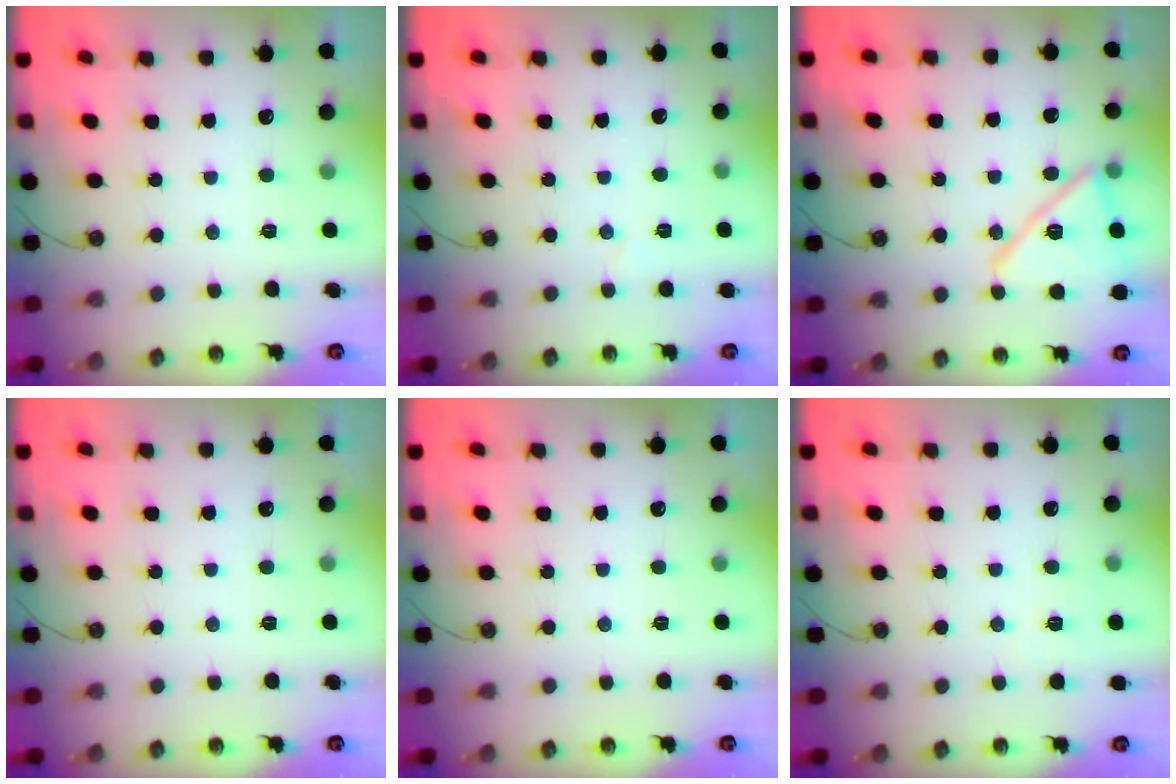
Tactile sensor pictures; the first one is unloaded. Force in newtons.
{"total": 3.7, "press": 3.5, "slide": 1.3}
{"total": 16.5, "press": 16.5, "slide": 1.2}
{"total": 0.0}
{"total": 0.0}
{"total": 2.4, "press": 2.2, "slide": 1.0}